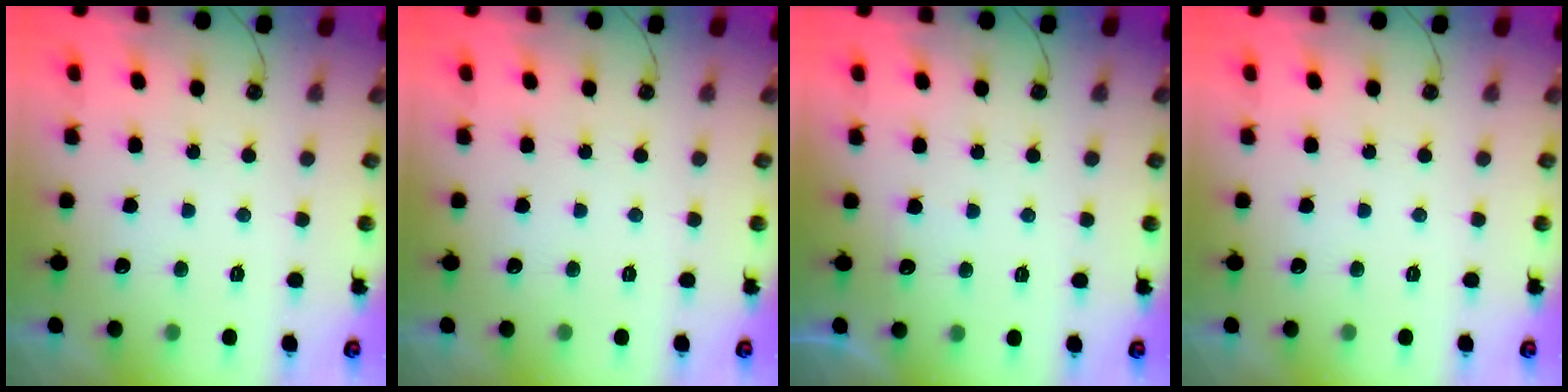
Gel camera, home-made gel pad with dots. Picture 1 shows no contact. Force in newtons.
{"total": 0.0}
{"total": 2.8, "press": 2.8, "slide": 0.5}
{"total": 0.0}